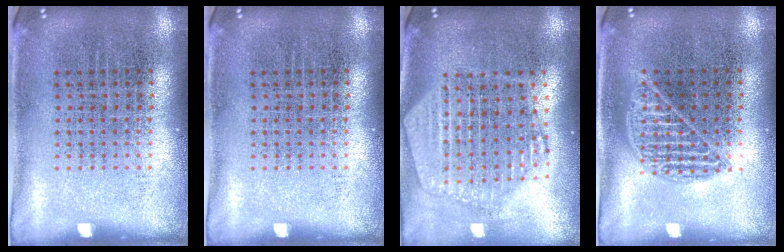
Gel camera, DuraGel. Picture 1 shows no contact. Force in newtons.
{"total": 0.0}
{"total": 2.3, "press": 2.0, "slide": 1.1}
{"total": 0.9, "press": 0.9, "slide": 0.0}